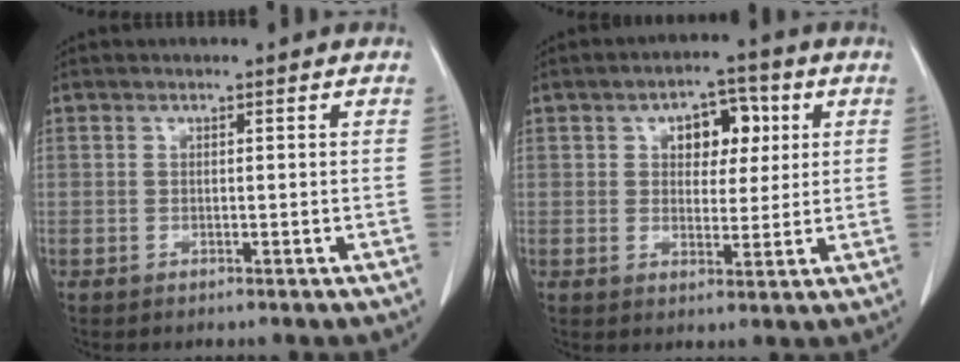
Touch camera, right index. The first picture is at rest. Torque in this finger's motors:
{"motor_torque": [0.50, 0.49, 0.08, 0.05]}